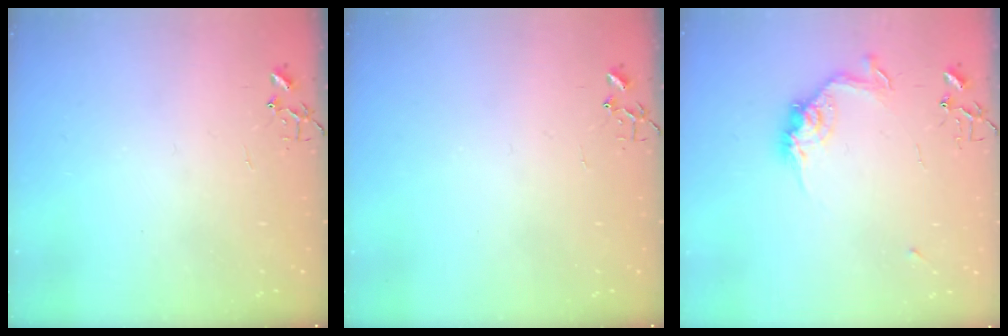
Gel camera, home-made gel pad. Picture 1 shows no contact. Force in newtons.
{"total": 0.0}
{"total": 10.9, "press": 10.9, "slide": 0.5}